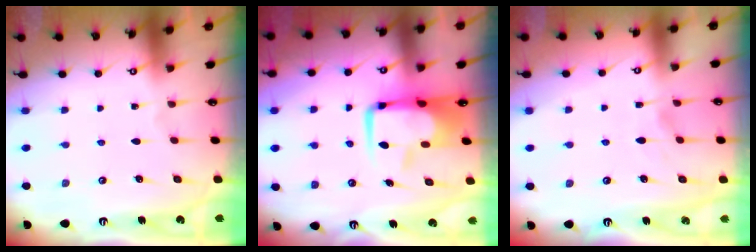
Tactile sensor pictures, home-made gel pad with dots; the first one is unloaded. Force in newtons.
{"total": 8.5, "press": 8.4, "slide": 1.3}
{"total": 1.2, "press": 0.8, "slide": 0.9}